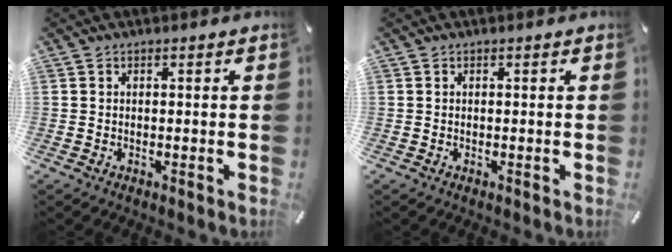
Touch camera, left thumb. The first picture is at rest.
{"total": 0.0}